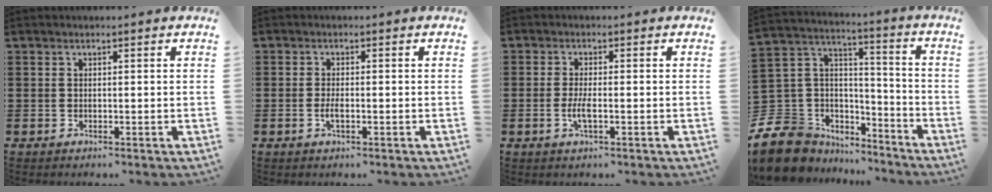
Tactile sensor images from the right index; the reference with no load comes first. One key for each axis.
{"total": 1.9, "fx": -0.5, "fy": 0.6, "fz": 1.7, "tx": -0.040, "ty": -0.003, "tz": -0.011}
{"total": 2.9, "fx": -0.9, "fy": 0.6, "fz": 2.7, "tx": -0.062, "ty": -0.006, "tz": -0.020}
{"total": 9.4, "fx": -6.1, "fy": 6.9, "fz": 1.8, "tx": -0.094, "ty": -0.006, "tz": -0.120}